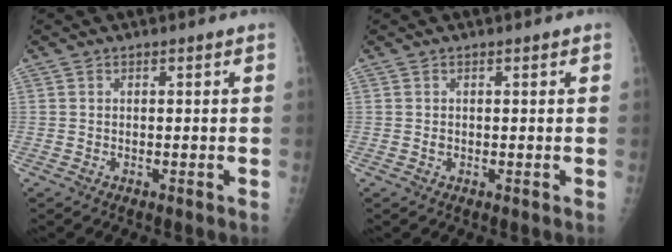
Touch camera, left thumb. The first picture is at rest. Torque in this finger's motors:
{"motor_torque": [0.04, 0.18, 0.32, 0.13, 0.00]}